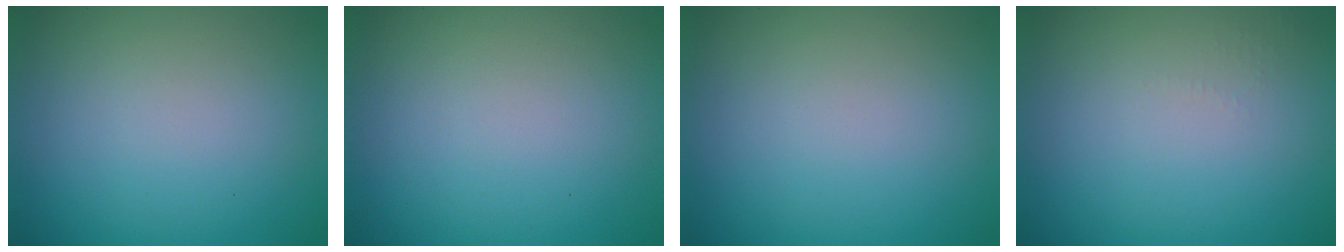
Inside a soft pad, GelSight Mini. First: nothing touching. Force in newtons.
{"total": 0.0}
{"total": 0.0}
{"total": 0.6, "press": 0.6, "slide": 0.3}